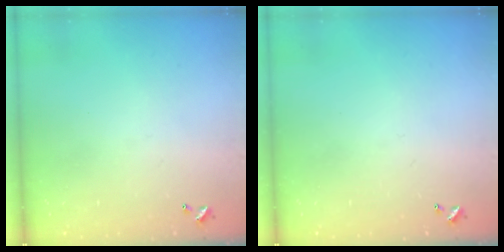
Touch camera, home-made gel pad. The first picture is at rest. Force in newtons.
{"total": 0.0}